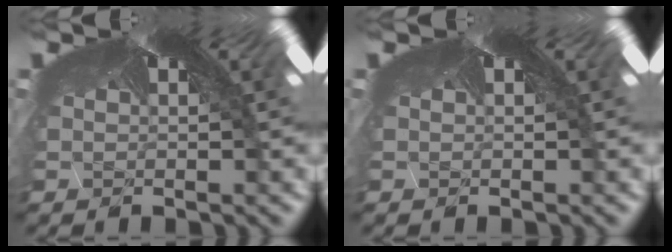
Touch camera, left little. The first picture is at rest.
{"total": 0.0}